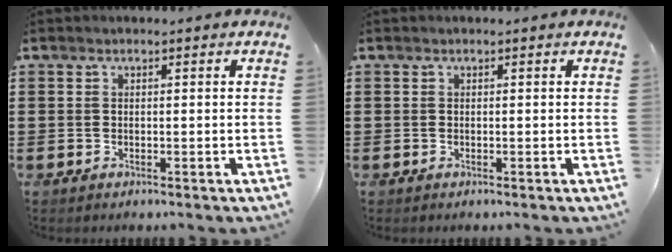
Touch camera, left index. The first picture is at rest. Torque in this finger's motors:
{"motor_torque": [0.00, 0.00, 0.00, 0.00]}